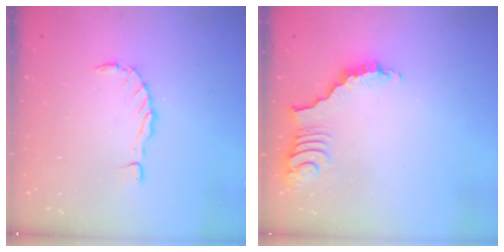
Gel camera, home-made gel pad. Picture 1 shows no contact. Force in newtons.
{"total": 3.5, "press": 3.4, "slide": 0.7}